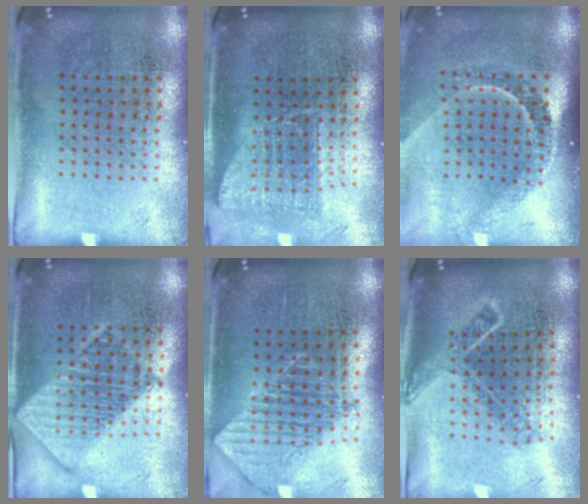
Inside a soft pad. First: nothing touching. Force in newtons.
{"total": 1.5, "press": 1.2, "slide": 0.9}
{"total": 2.2, "press": 1.5, "slide": 1.5}
{"total": 2.7, "press": 2.7, "slide": 0.3}
{"total": 1.6, "press": 1.3, "slide": 0.9}
{"total": 1.7, "press": 1.2, "slide": 1.1}